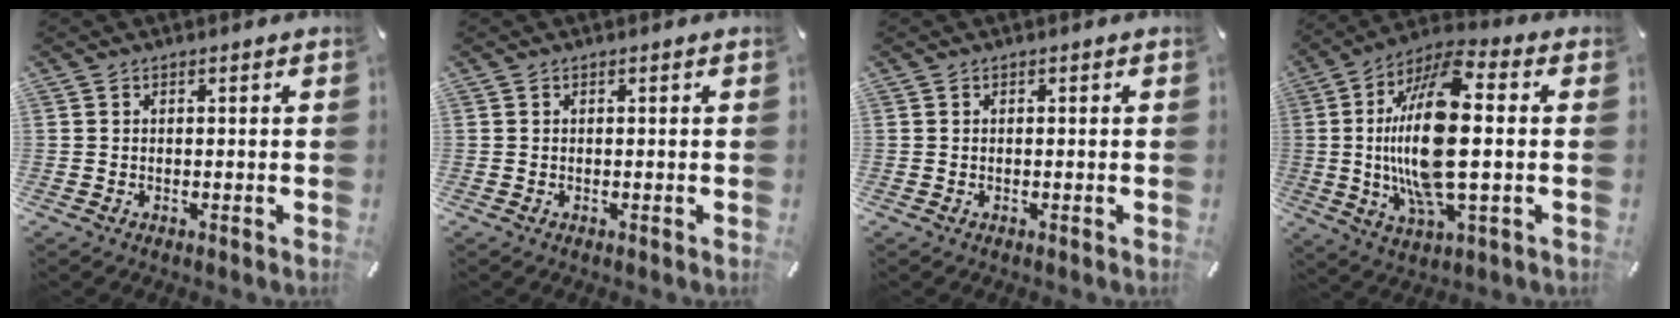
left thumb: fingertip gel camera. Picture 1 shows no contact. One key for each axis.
{"total": 0.0}
{"total": 0.0}
{"total": 20.2, "fx": 0.3, "fy": 7.2, "fz": 18.9, "tx": -0.403, "ty": -0.011, "tz": 0.001}